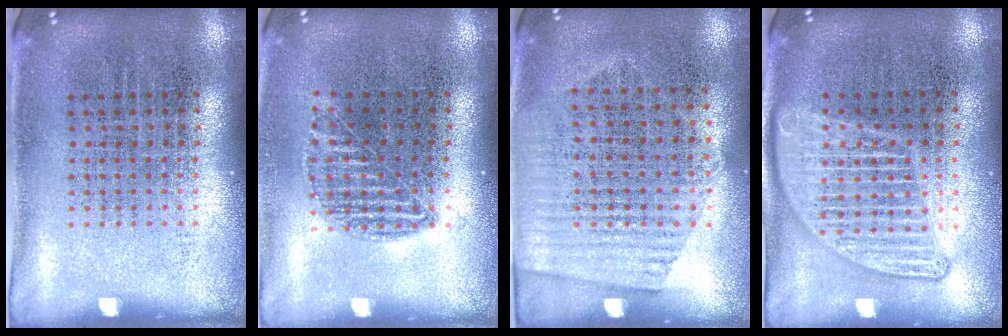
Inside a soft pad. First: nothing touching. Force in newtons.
{"total": 0.9, "press": 0.9, "slide": 0.4}
{"total": 1.5, "press": 1.2, "slide": 0.8}
{"total": 1.8, "press": 1.8, "slide": 0.3}